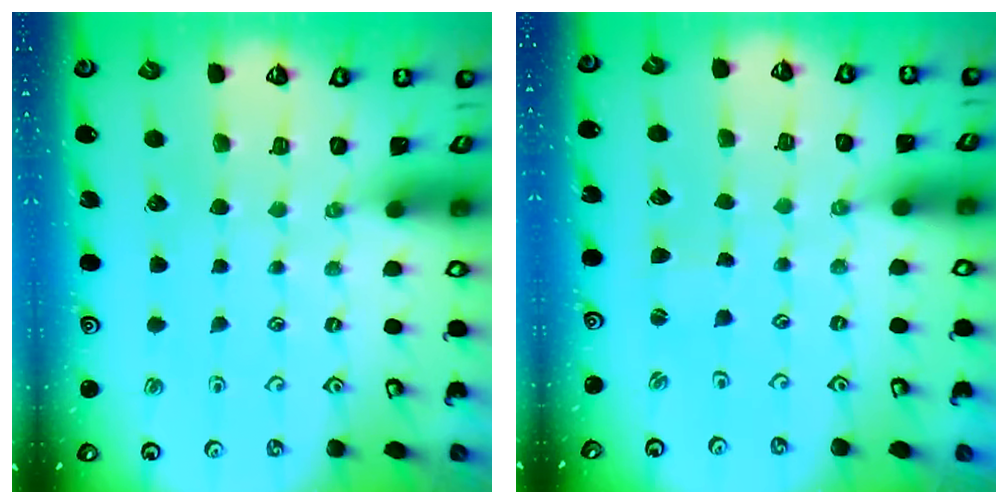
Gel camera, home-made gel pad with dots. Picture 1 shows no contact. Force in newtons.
{"total": 1.0, "press": 1.0, "slide": 0.2}